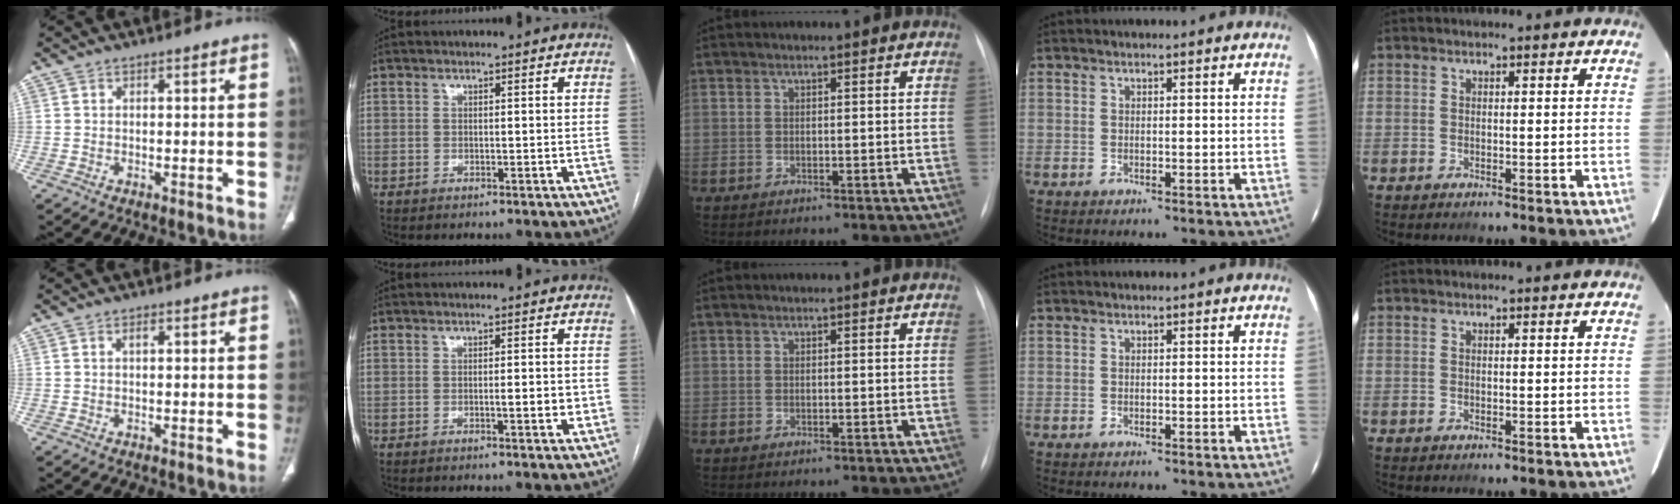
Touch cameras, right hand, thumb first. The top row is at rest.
{"thumb": {"total": 1.2, "force": [0.4, 0.6, 1.0], "torque": [-0.018, 0.005, 0.007]}, "index": {"total": 2.7, "force": [-0.3, 0.6, 2.6], "torque": [-0.040, -0.001, -0.004]}}